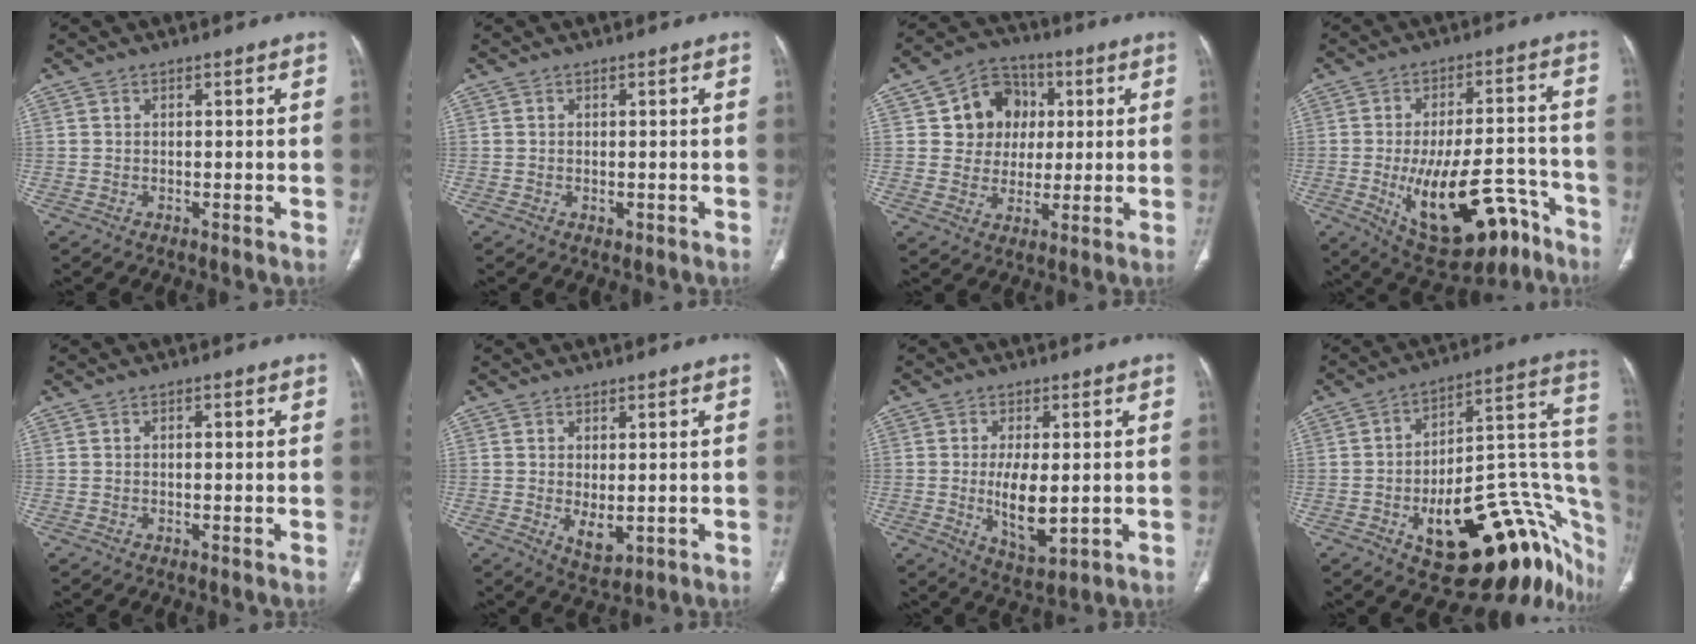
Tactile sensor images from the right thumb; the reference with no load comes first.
{"total": 0.7, "force": [-0.2, 0.5, 0.5], "torque": [-0.008, -0.002, 0.002]}
{"total": 11.0, "force": [2.7, 9.8, 4.3], "torque": [-0.017, 0.001, 0.043]}
{"total": 20.3, "force": [-9.9, 9.1, 15.2], "torque": [-0.206, 0.053, -0.131]}
{"total": 1.0, "force": [0.1, 0.3, 0.9], "torque": [-0.020, 0.004, 0.002]}
{"total": 4.4, "force": [-0.5, 2.3, 3.7], "torque": [-0.054, -0.012, 0.009]}
{"total": 9.1, "force": [-0.6, 4.0, 8.1], "torque": [-0.135, -0.019, 0.001]}
{"total": 31.0, "force": [-12.1, 13.3, 25.3], "torque": [-0.229, 0.082, -0.162]}